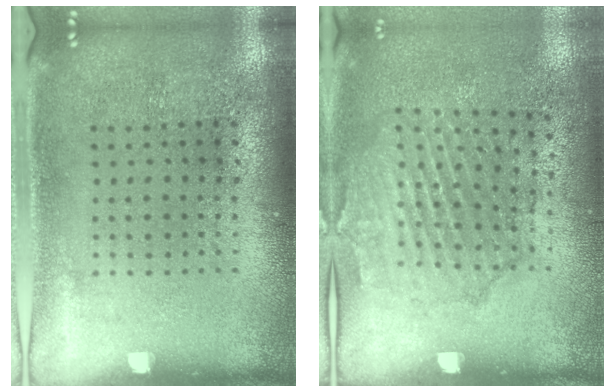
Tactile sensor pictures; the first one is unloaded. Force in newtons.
{"total": 1.6, "press": 1.5, "slide": 0.5}